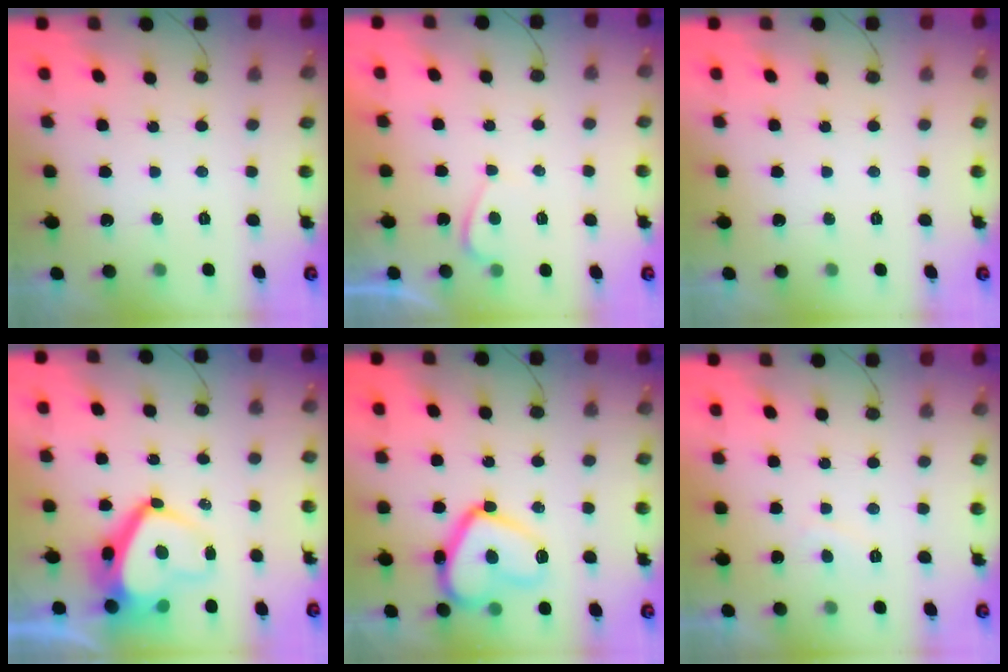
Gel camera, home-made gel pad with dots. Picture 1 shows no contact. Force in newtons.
{"total": 0.6, "press": 0.3, "slide": 0.5}
{"total": 0.0}
{"total": 11.7, "press": 11.7, "slide": 1.3}
{"total": 15.7, "press": 15.7, "slide": 1.0}
{"total": 0.8, "press": 0.5, "slide": 0.6}